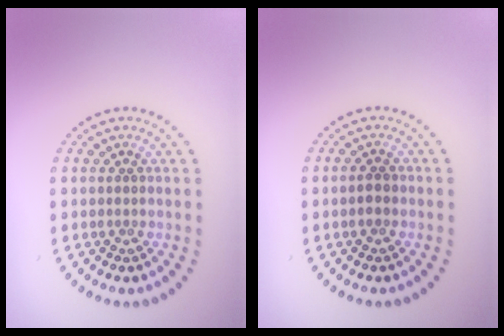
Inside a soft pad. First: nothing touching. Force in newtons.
{"total": 1.2, "press": 1.2, "slide": 0.2}